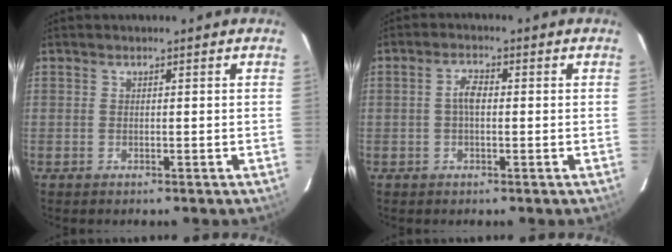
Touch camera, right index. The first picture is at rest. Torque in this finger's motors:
{"motor_torque": [0.64, 0.04, 0.40, 0.06]}